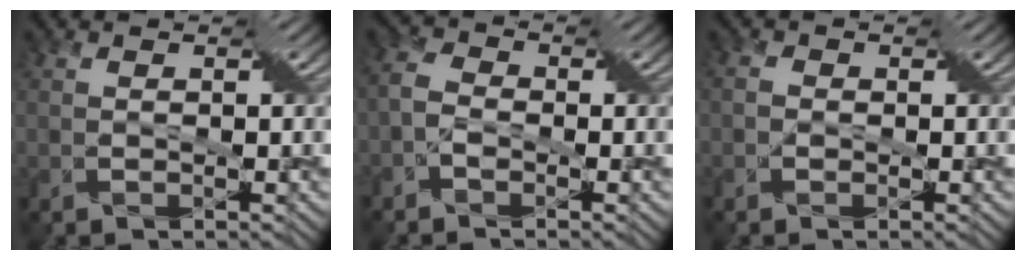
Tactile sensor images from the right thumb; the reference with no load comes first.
{"total": 2.8, "force": [-1.6, 1.8, 1.5], "torque": [-0.045, 0.003, -0.044]}
{"total": 1.7, "force": [-0.2, 1.5, 0.7], "torque": [-0.003, 0.008, -0.018]}